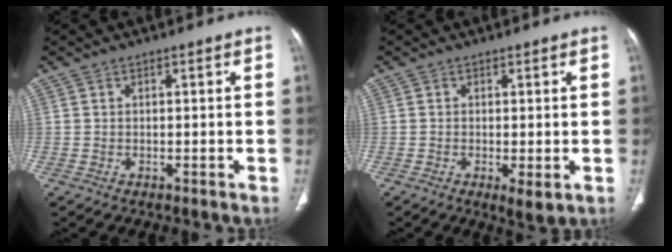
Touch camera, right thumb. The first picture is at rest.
{"total": 3.1, "force": [-0.8, 0.9, 2.8], "torque": [-0.051, -0.012, -0.012]}